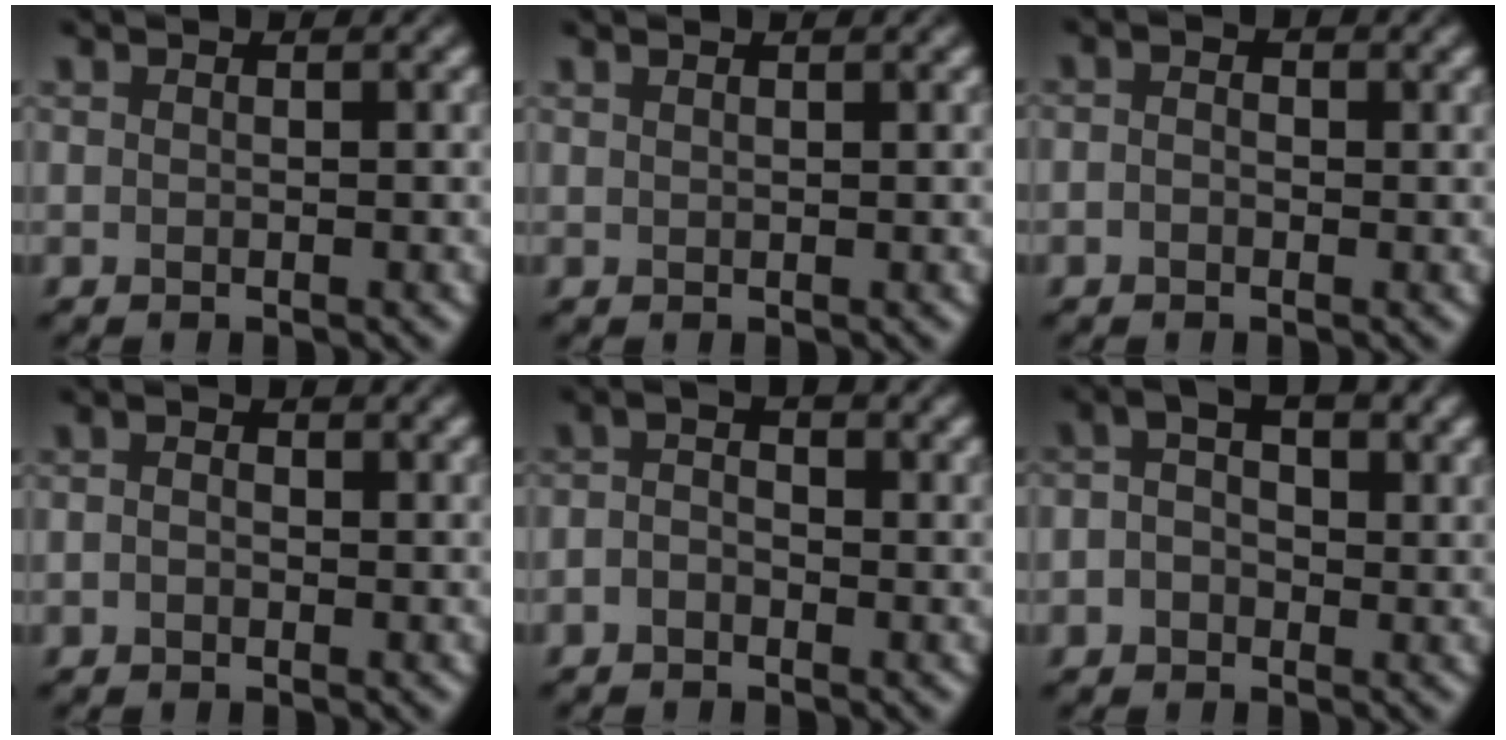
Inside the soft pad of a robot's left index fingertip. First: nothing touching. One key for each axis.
{"total": 0.7, "fx": 0.6, "fy": 0.1, "fz": 0.3, "tx": -0.004, "ty": 0.000, "tz": 0.008}
{"total": 1.4, "fx": -0.1, "fy": 1.0, "fz": 0.9, "tx": -0.015, "ty": -0.002, "tz": -0.013}
{"total": 1.6, "fx": 0.2, "fy": 1.1, "fz": 1.1, "tx": -0.016, "ty": -0.002, "tz": -0.011}
{"total": 1.8, "fx": -0.5, "fy": 1.1, "fz": 1.3, "tx": -0.027, "ty": 0.003, "tz": -0.016}
{"total": 3.9, "fx": 0.6, "fy": 2.8, "fz": 2.7, "tx": -0.037, "ty": 0.014, "tz": -0.004}